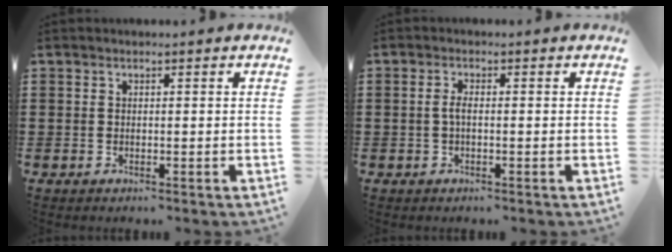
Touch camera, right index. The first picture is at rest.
{"total": 1.8, "force": [-0.4, 0.5, 1.7], "torque": [-0.046, -0.005, -0.012]}